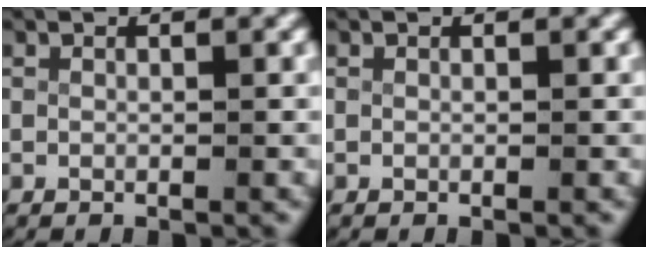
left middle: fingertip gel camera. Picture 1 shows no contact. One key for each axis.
{"total": 0.0}